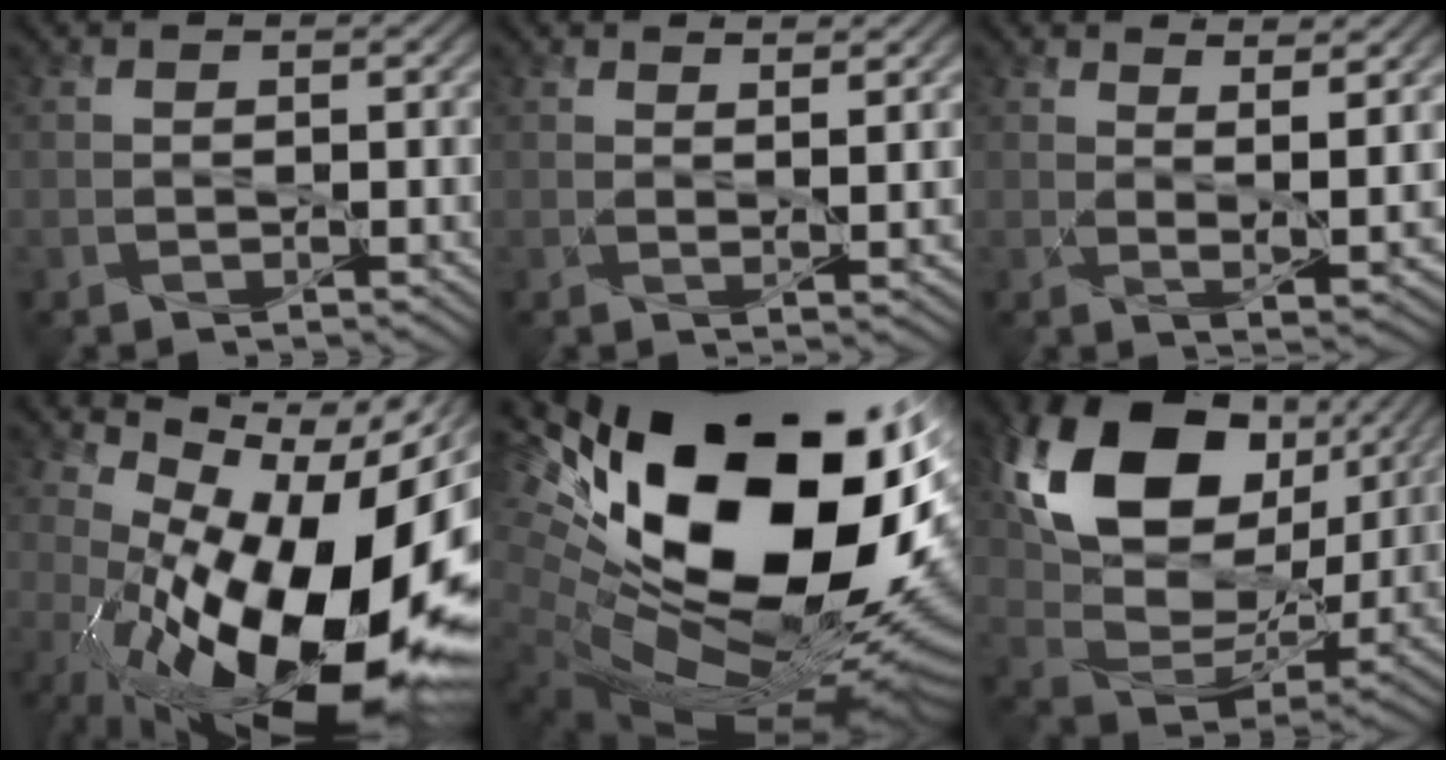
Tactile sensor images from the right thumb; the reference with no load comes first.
{"total": 2.5, "force": [1.9, 0.3, 1.6], "torque": [-0.029, -0.003, 0.041]}
{"total": 5.6, "force": [3.7, 1.2, 4.0], "torque": [-0.074, -0.009, 0.071]}
{"total": 20.8, "force": [-3.4, 9.1, 18.4], "torque": [-0.282, -0.034, -0.045]}
{"total": 22.4, "force": [5.8, 13.1, 17.3], "torque": [-0.341, -0.025, 0.133]}
{"total": 17.6, "force": [6.7, 11.7, 11.3], "torque": [-0.242, 0.011, 0.134]}